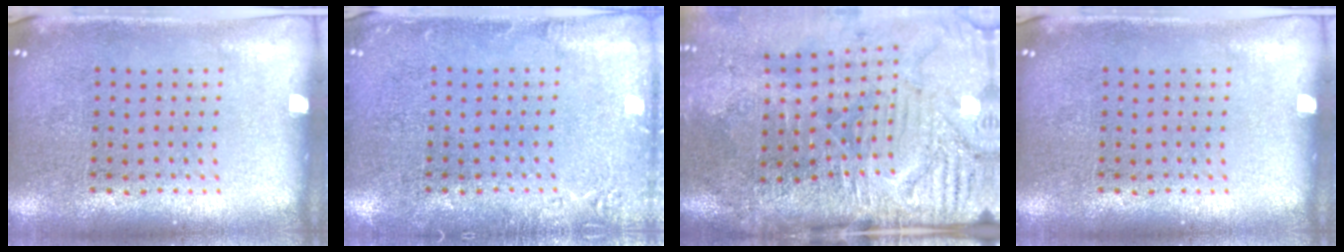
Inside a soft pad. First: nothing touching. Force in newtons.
{"total": 1.9, "press": 1.8, "slide": 0.3}
{"total": 4.9, "press": 4.0, "slide": 2.8}
{"total": 0.0}